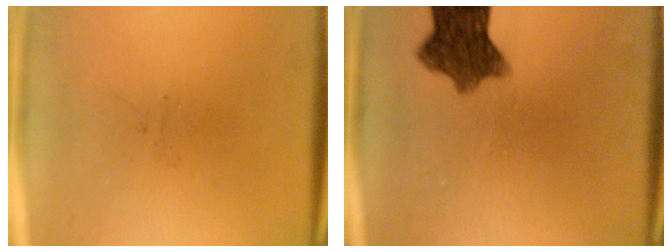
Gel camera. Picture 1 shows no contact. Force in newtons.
{"total": 8.8}